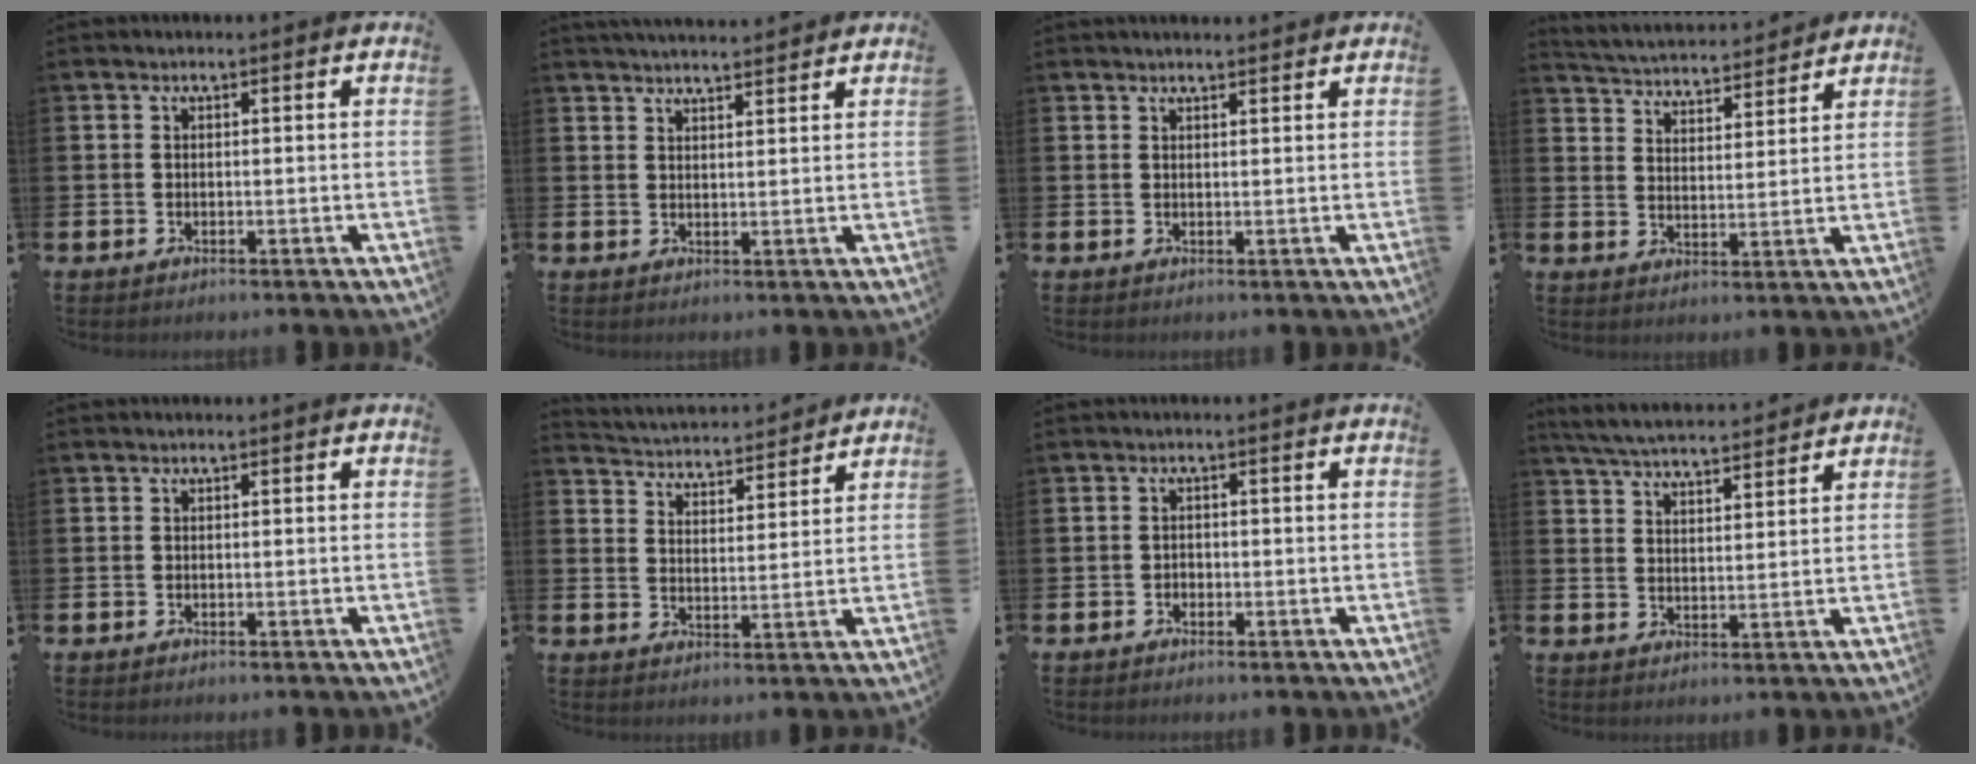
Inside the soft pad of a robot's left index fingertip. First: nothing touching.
{"total": 3.0, "force": [3.0, 0.0, 0.2], "torque": [-0.007, -0.014, 0.055]}
{"total": 1.5, "force": [1.5, 0.1, 0.2], "torque": [0.004, -0.006, 0.026]}
{"total": 4.5, "force": [4.4, 0.8, -0.1], "torque": [-0.022, -0.038, 0.075]}
{"total": 0.0}
{"total": 4.4, "force": [4.3, 0.8, -0.3], "torque": [-0.009, -0.038, 0.071]}
{"total": 1.1, "force": [-0.6, 0.8, 0.2], "torque": [0.000, 0.001, -0.015]}
{"total": 5.6, "force": [5.5, 0.5, 0.9], "torque": [-0.038, -0.030, 0.098]}